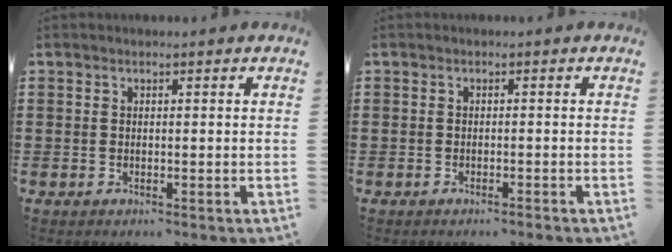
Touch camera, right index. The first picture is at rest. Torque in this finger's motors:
{"motor_torque": [0.95, 1.00, -0.12, -0.02]}